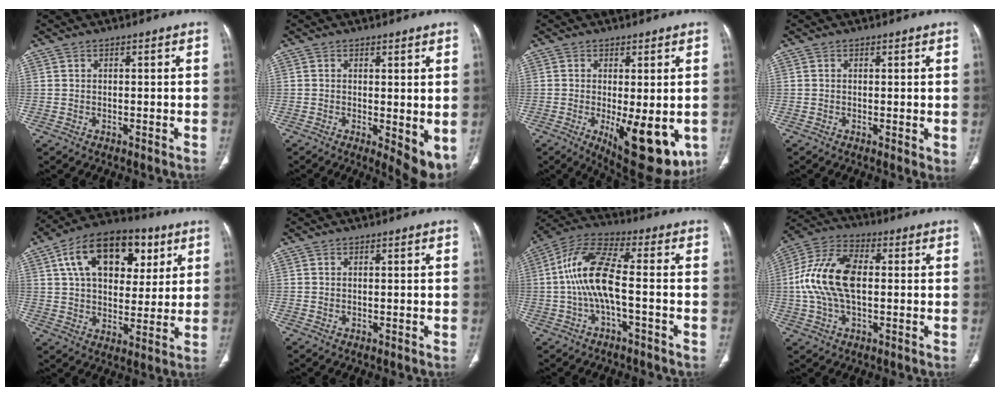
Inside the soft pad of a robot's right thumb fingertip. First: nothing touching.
{"total": 6.7, "force": [-0.5, 2.5, 6.2], "torque": [-0.083, -0.020, -0.003]}
{"total": 14.5, "force": [-3.6, 5.6, 12.8], "torque": [-0.160, -0.025, -0.034]}
{"total": 1.8, "force": [0.1, 0.6, 1.7], "torque": [-0.029, -0.009, 0.000]}
{"total": 19.7, "force": [7.4, 12.2, 13.5], "torque": [-0.184, -0.001, 0.115]}
{"total": 0.0}
{"total": 11.7, "force": [-1.4, 3.7, 11.0], "torque": [-0.241, 0.041, -0.030]}
{"total": 14.0, "force": [0.3, 7.8, 11.6], "torque": [-0.238, 0.027, 0.001]}